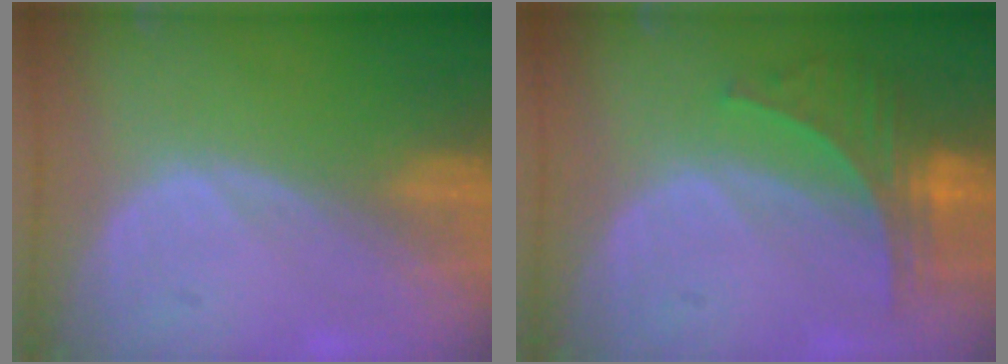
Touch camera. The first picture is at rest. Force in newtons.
{"total": 6.1, "press": 6.0, "slide": 1.0}